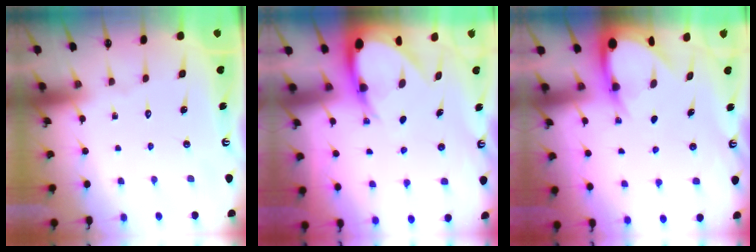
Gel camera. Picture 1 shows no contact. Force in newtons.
{"total": 7.6, "press": 7.5, "slide": 0.8}
{"total": 4.6, "press": 4.6, "slide": 0.7}